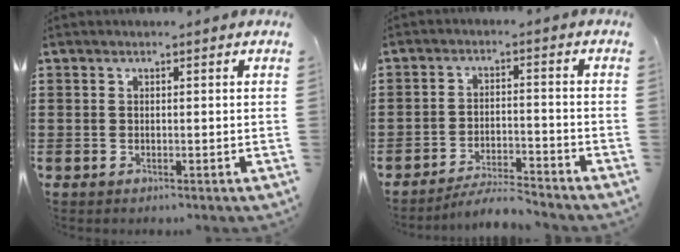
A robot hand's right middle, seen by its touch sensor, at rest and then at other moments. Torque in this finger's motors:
{"motor_torque": [0.07, 0.06, 0.00, 0.04]}